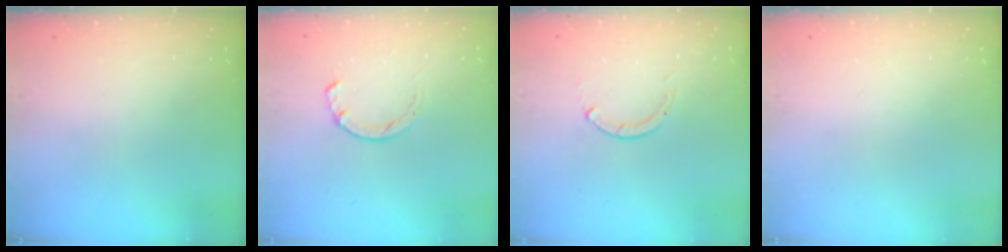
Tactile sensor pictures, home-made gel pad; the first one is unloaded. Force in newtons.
{"total": 3.0, "press": 3.0, "slide": 0.4}
{"total": 0.0}
{"total": 0.0}